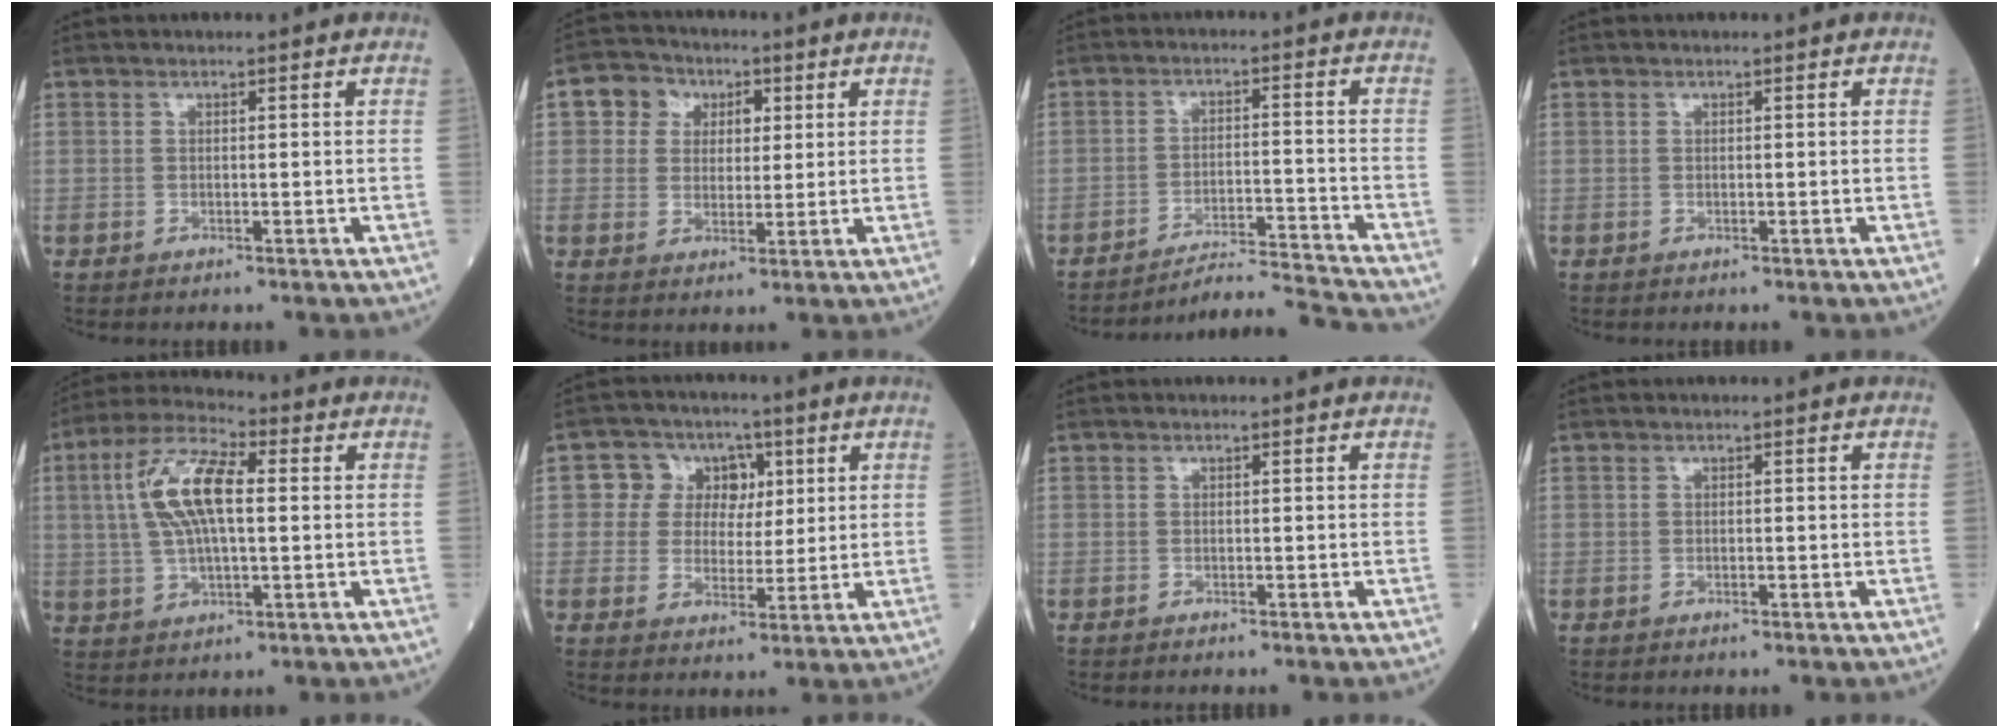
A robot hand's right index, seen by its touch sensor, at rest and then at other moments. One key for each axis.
{"total": 6.3, "fx": 2.1, "fy": 5.4, "fz": 2.5, "tx": -0.037, "ty": 0.025, "tz": 0.036}
{"total": 8.7, "fx": -8.3, "fy": -2.6, "fz": -0.6, "tx": 0.001, "ty": 0.012, "tz": -0.136}
{"total": 0.0}
{"total": 11.2, "fx": 1.9, "fy": 3.5, "fz": 10.4, "tx": -0.224, "ty": 0.021, "tz": 0.035}
{"total": 6.6, "fx": 1.9, "fy": 6.0, "fz": 2.1, "tx": -0.023, "ty": 0.026, "tz": 0.033}
{"total": 0.0}
{"total": 0.0}